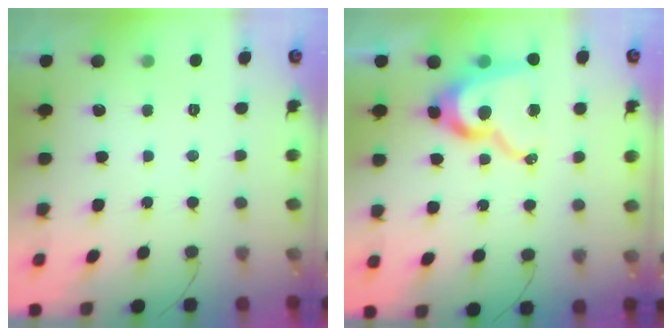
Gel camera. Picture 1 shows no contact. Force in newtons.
{"total": 16.5, "press": 16.5, "slide": 1.3}